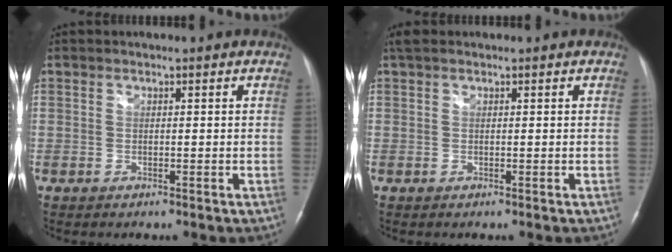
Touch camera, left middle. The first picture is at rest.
{"total": 1.8, "force": [1.3, 0.8, 1.0], "torque": [-0.025, 0.025, 0.024]}